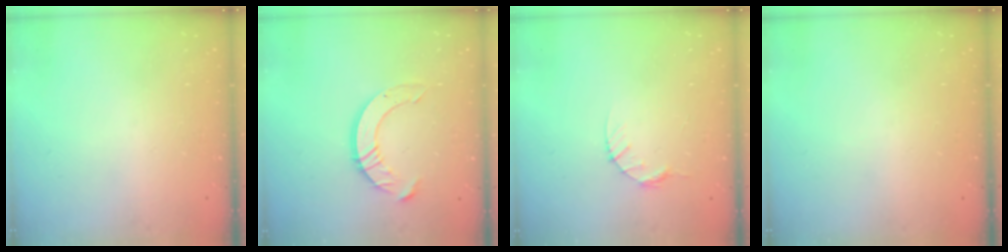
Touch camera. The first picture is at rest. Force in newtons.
{"total": 10.5, "press": 10.5, "slide": 0.9}
{"total": 3.9, "press": 3.8, "slide": 0.5}
{"total": 0.0}